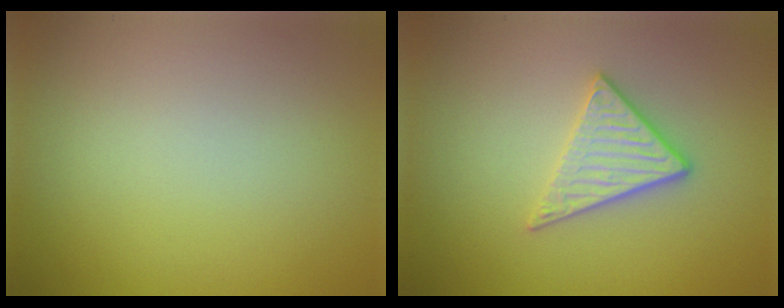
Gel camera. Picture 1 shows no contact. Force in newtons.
{"total": 3.3, "press": 2.9, "slide": 1.5}